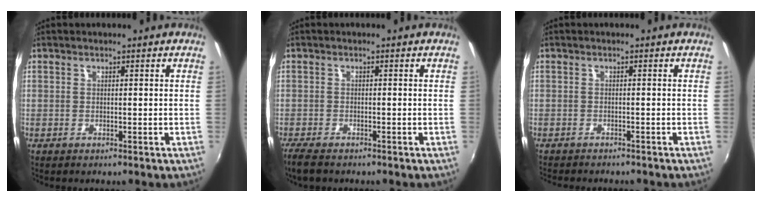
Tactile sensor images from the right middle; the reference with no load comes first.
{"total": 4.0, "force": [-3.3, 1.0, 2.1], "torque": [-0.053, -0.017, -0.063]}
{"total": 3.4, "force": [-3.2, 0.6, 1.1], "torque": [-0.030, -0.013, -0.049]}